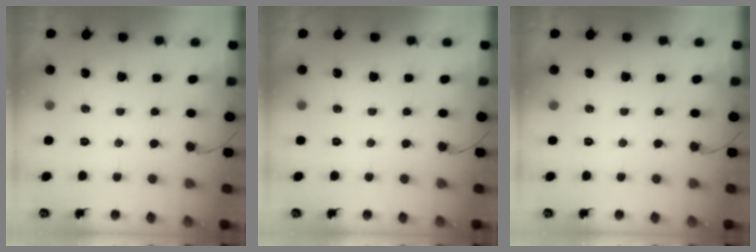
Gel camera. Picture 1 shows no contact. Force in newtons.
{"total": 0.0}
{"total": 0.0}